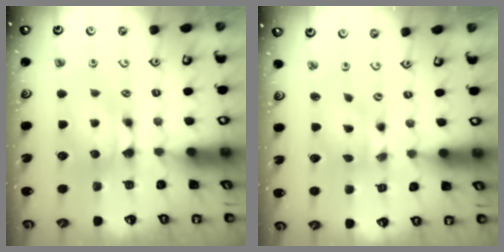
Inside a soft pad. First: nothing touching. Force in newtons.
{"total": 1.4, "press": 0.3, "slide": 1.4}